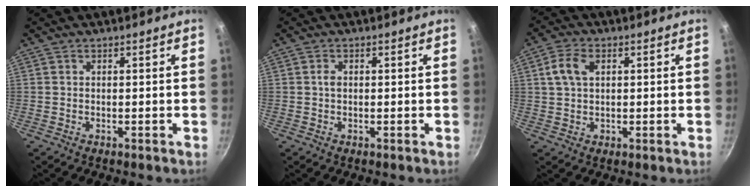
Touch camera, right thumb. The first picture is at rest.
{"total": 1.3, "force": [0.1, 0.9, 0.9], "torque": [-0.013, 0.002, -0.001]}
{"total": 5.6, "force": [1.6, 3.7, 3.8], "torque": [-0.073, 0.007, 0.029]}